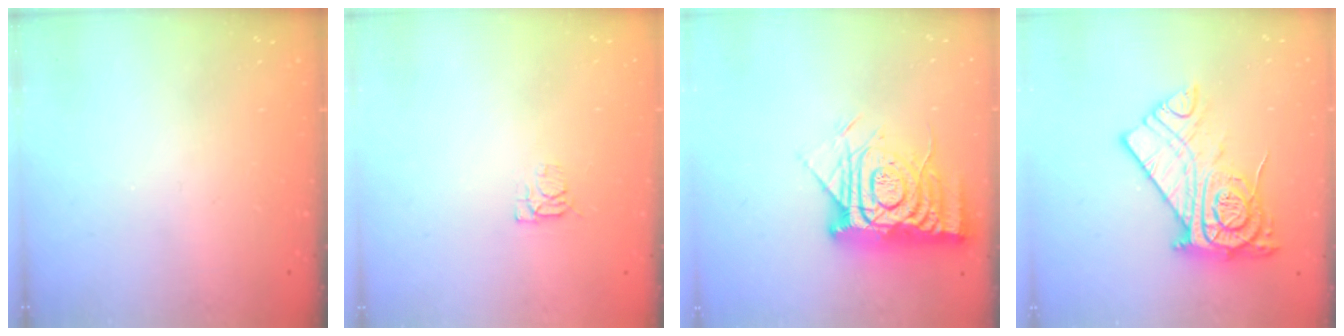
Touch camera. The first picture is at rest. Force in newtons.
{"total": 4.9, "press": 4.8, "slide": 0.6}
{"total": 14.6, "press": 14.5, "slide": 1.5}
{"total": 16.3, "press": 16.3, "slide": 1.3}